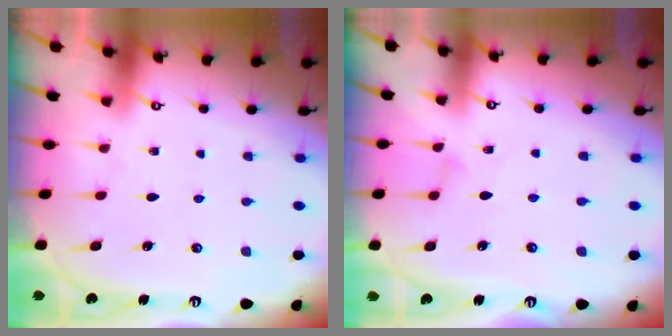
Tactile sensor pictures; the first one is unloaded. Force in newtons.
{"total": 1.1, "press": 1.1, "slide": 0.4}